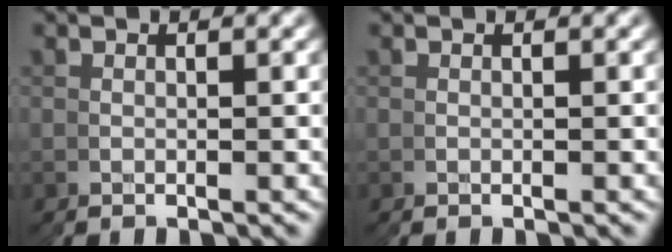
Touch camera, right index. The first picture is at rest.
{"total": 0.0}